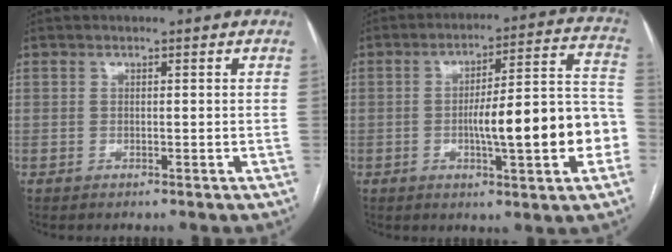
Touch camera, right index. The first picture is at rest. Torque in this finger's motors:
{"motor_torque": [0.89, -0.43, 0.56, 0.11]}